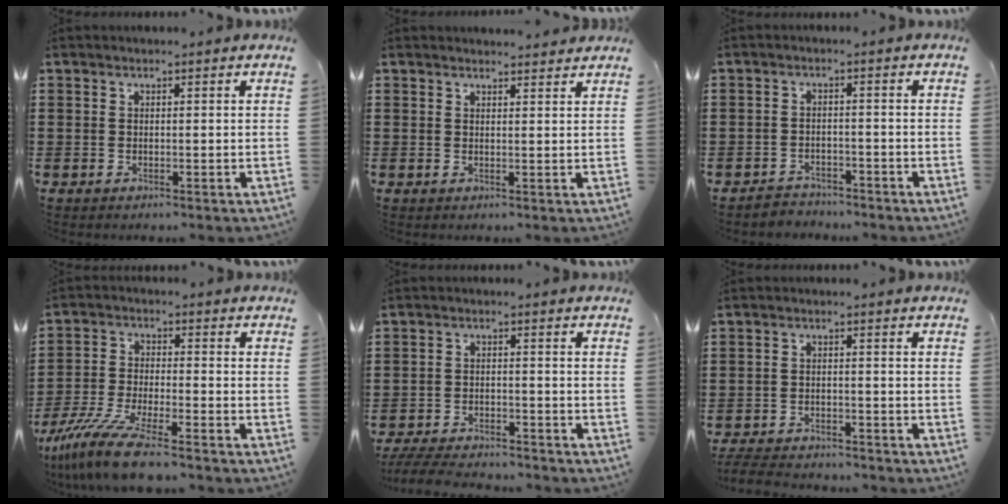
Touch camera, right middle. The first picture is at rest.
{"total": 1.5, "force": [1.5, 0.0, -0.2], "torque": [0.006, -0.003, 0.029]}
{"total": 2.6, "force": [-2.5, 0.5, -0.3], "torque": [-0.003, 0.001, -0.057]}
{"total": 9.4, "force": [-7.9, 0.7, 5.1], "torque": [-0.118, -0.003, -0.158]}
{"total": 5.1, "force": [-4.9, 0.5, 1.3], "torque": [-0.029, 0.001, -0.099]}
{"total": 3.8, "force": [-3.7, 0.5, 0.5], "torque": [-0.016, -0.001, -0.079]}